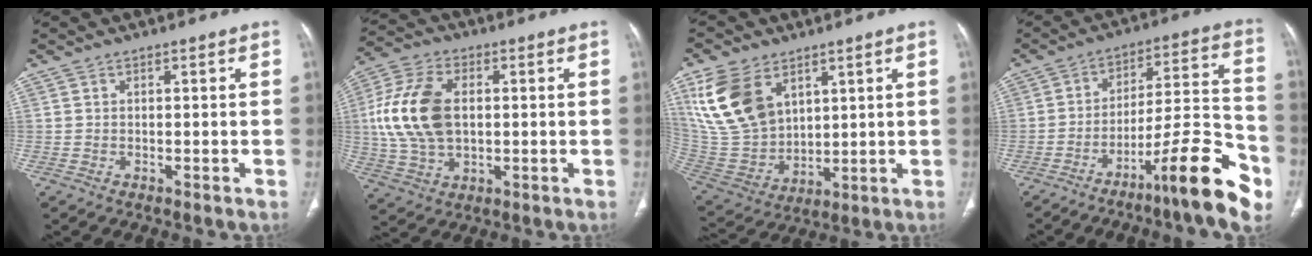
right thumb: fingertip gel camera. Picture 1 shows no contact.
{"total": 15.0, "force": [1.3, 9.4, 11.6], "torque": [-0.240, 0.010, 0.025]}
{"total": 17.2, "force": [7.4, 11.8, 10.1], "torque": [-0.186, -0.024, 0.167]}
{"total": 19.9, "force": [-10.1, 3.9, 16.7], "torque": [-0.232, 0.075, -0.150]}